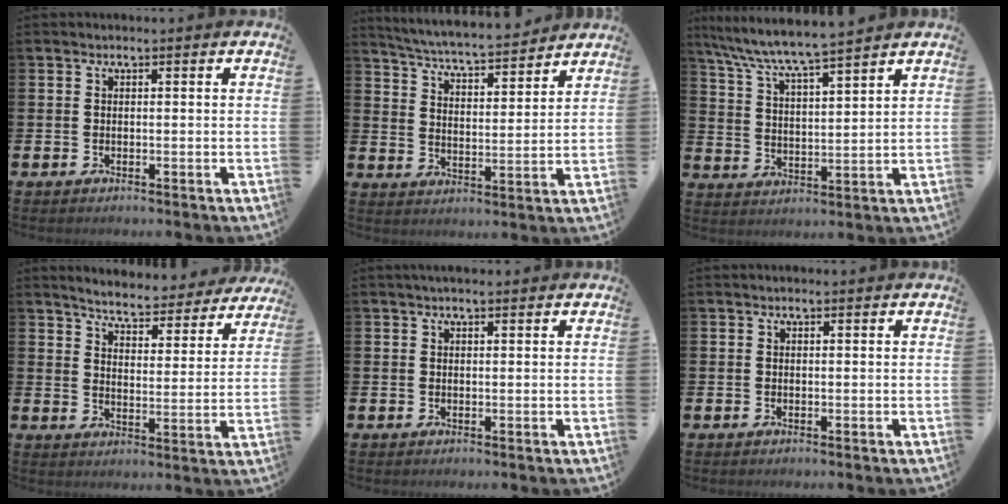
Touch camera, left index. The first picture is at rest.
{"total": 5.9, "force": [5.7, 0.3, 1.4], "torque": [-0.055, -0.045, 0.097]}
{"total": 7.1, "force": [6.7, 0.1, 2.3], "torque": [-0.076, -0.041, 0.117]}
{"total": 5.2, "force": [5.1, 0.4, 1.0], "torque": [-0.040, -0.039, 0.083]}
{"total": 1.4, "force": [1.1, 0.3, 0.7], "torque": [-0.004, 0.000, 0.018]}
{"total": 0.0}